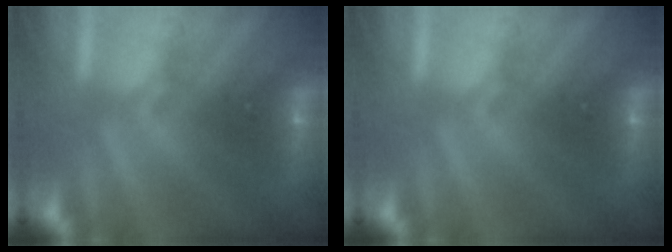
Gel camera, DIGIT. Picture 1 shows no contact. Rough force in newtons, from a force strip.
{"total": 0.0}